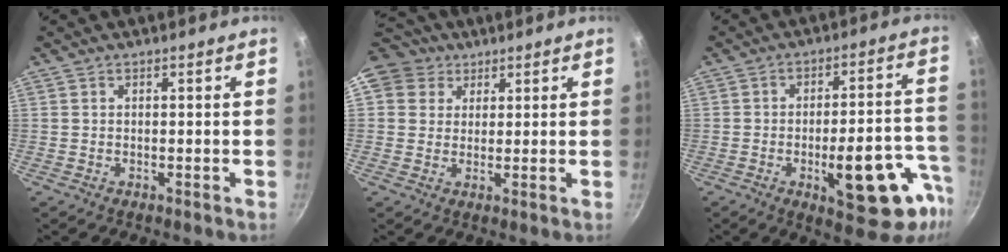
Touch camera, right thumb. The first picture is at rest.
{"total": 9.2, "force": [4.6, 7.4, 2.7], "torque": [-0.030, 0.008, 0.073]}
{"total": 18.8, "force": [-7.4, 7.3, 15.7], "torque": [-0.156, 0.033, -0.093]}